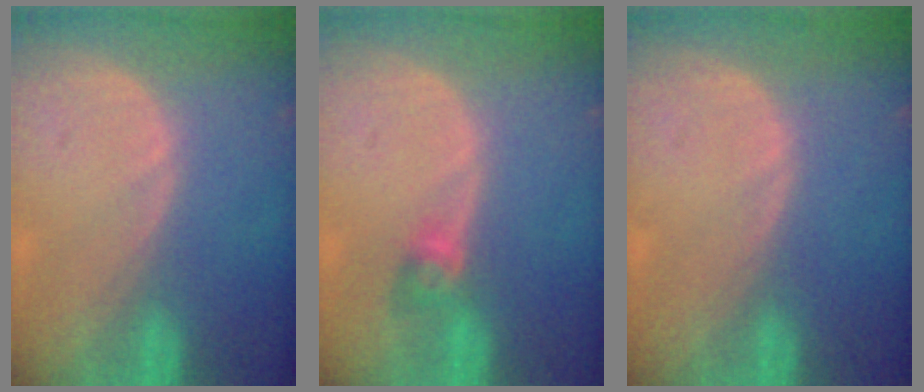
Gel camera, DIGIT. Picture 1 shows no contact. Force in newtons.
{"total": 2.7, "press": 2.5, "slide": 0.9}
{"total": 0.0}